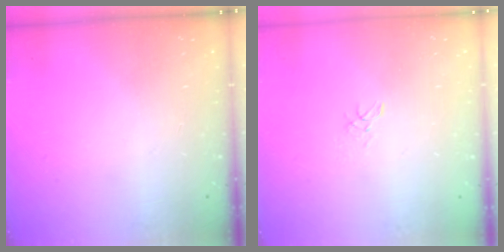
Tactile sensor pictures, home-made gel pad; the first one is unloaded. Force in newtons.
{"total": 3.0, "press": 3.0, "slide": 0.2}